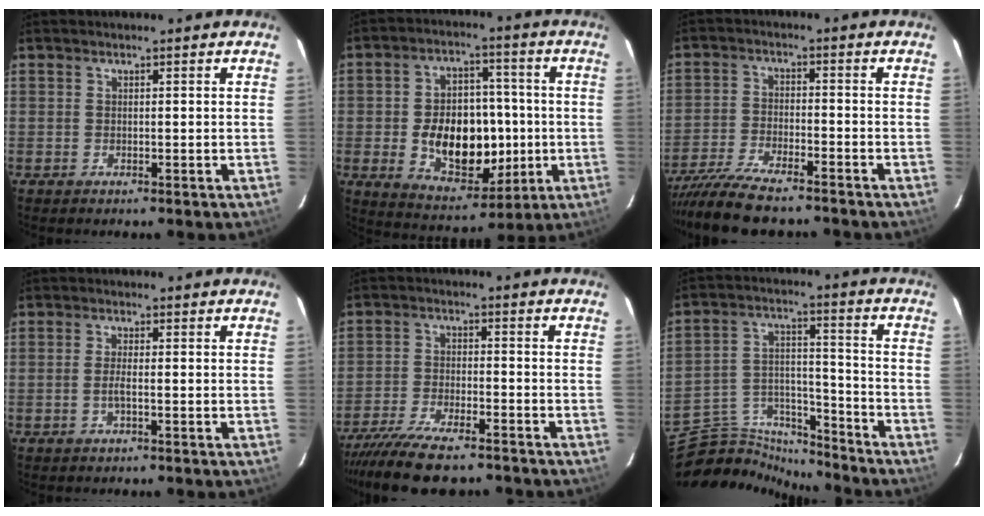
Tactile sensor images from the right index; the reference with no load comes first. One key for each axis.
{"total": 15.9, "fx": -2.2, "fy": 10.9, "fz": 11.4, "tx": -0.217, "ty": 0.013, "tz": -0.010}
{"total": 12.7, "fx": -11.1, "fy": 2.4, "fz": 5.7, "tx": -0.138, "ty": -0.026, "tz": -0.199}
{"total": 2.0, "fx": -0.6, "fy": 0.2, "fz": 1.9, "tx": -0.039, "ty": 0.000, "tz": -0.012}
{"total": 13.0, "fx": -10.9, "fy": 3.2, "fz": 6.2, "tx": -0.144, "ty": -0.023, "tz": -0.189}
{"total": 15.0, "fx": -13.9, "fy": 4.4, "fz": 3.6, "tx": -0.083, "ty": 0.035, "tz": -0.238}